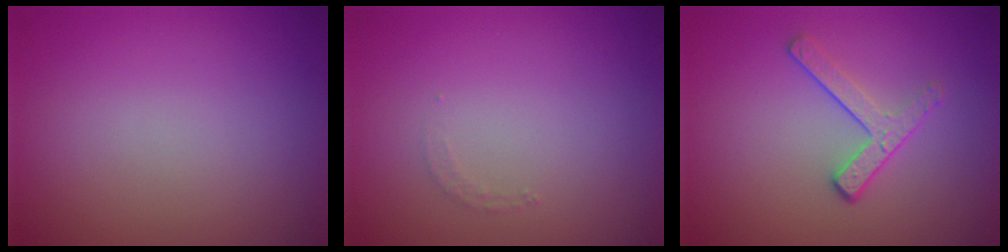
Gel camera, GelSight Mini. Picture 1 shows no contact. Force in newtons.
{"total": 0.8, "press": 0.8, "slide": 0.1}
{"total": 2.3, "press": 1.7, "slide": 1.6}